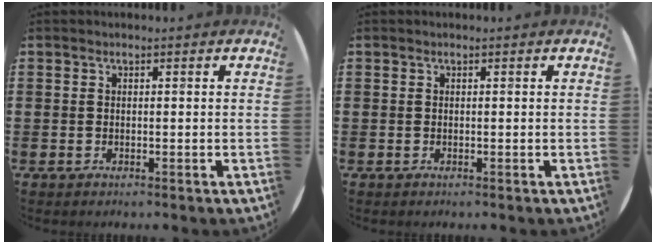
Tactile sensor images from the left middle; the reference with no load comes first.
{"total": 0.0}